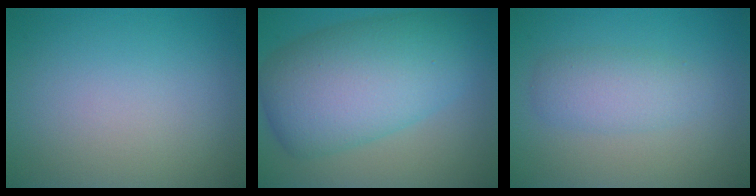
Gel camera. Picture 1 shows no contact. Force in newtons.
{"total": 10.4, "press": 10.4, "slide": 0.2}
{"total": 2.9, "press": 2.9, "slide": 0.1}